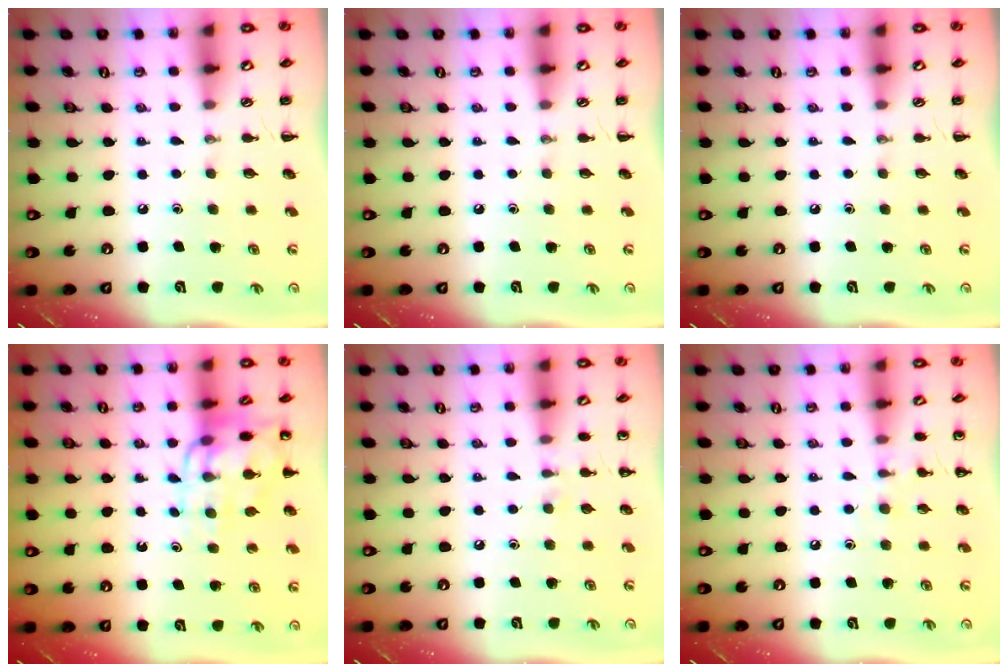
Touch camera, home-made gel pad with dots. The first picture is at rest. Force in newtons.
{"total": 0.0}
{"total": 0.0}
{"total": 11.3, "press": 11.2, "slide": 1.8}
{"total": 4.5, "press": 4.3, "slide": 1.6}
{"total": 6.9, "press": 6.7, "slide": 1.8}